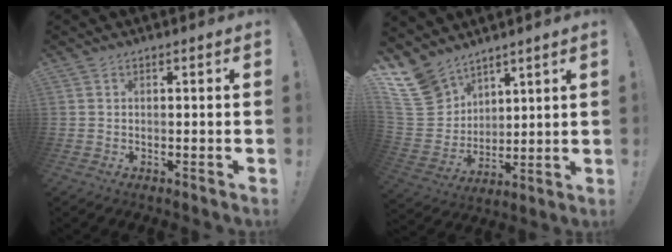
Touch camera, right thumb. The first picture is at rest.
{"total": 13.9, "force": [9.9, 8.8, 4.5], "torque": [-0.102, -0.066, 0.197]}